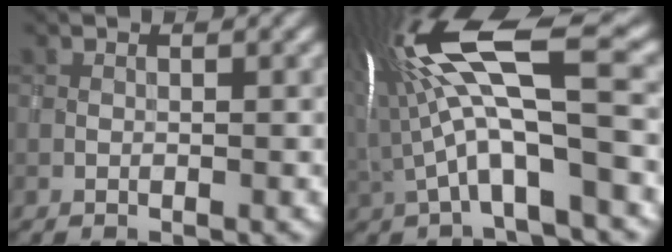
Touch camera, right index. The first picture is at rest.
{"total": 13.0, "force": [0.7, 3.4, 12.6], "torque": [-0.237, 0.026, 0.014]}